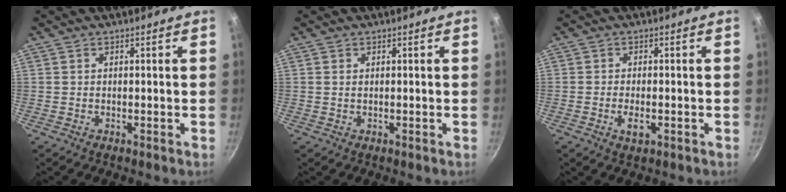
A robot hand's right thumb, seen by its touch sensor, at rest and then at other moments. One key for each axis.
{"total": 0.7, "fx": 0.2, "fy": 0.4, "fz": 0.5, "tx": -0.009, "ty": 0.001, "tz": 0.004}
{"total": 2.8, "fx": -0.9, "fy": 1.2, "fz": 2.4, "tx": -0.048, "ty": 0.001, "tz": -0.017}